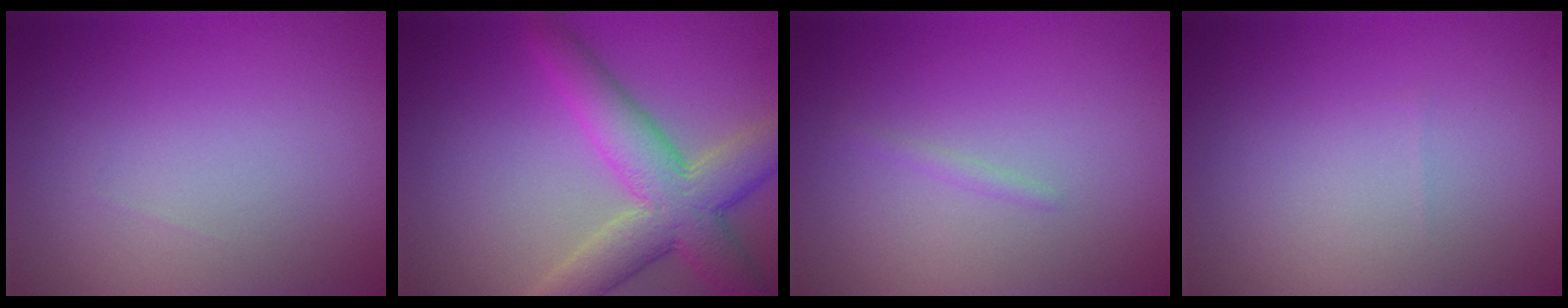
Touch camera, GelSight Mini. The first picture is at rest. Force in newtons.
{"total": 6.9, "press": 6.9, "slide": 0.4}
{"total": 0.6, "press": 0.6, "slide": 0.1}
{"total": 0.0}